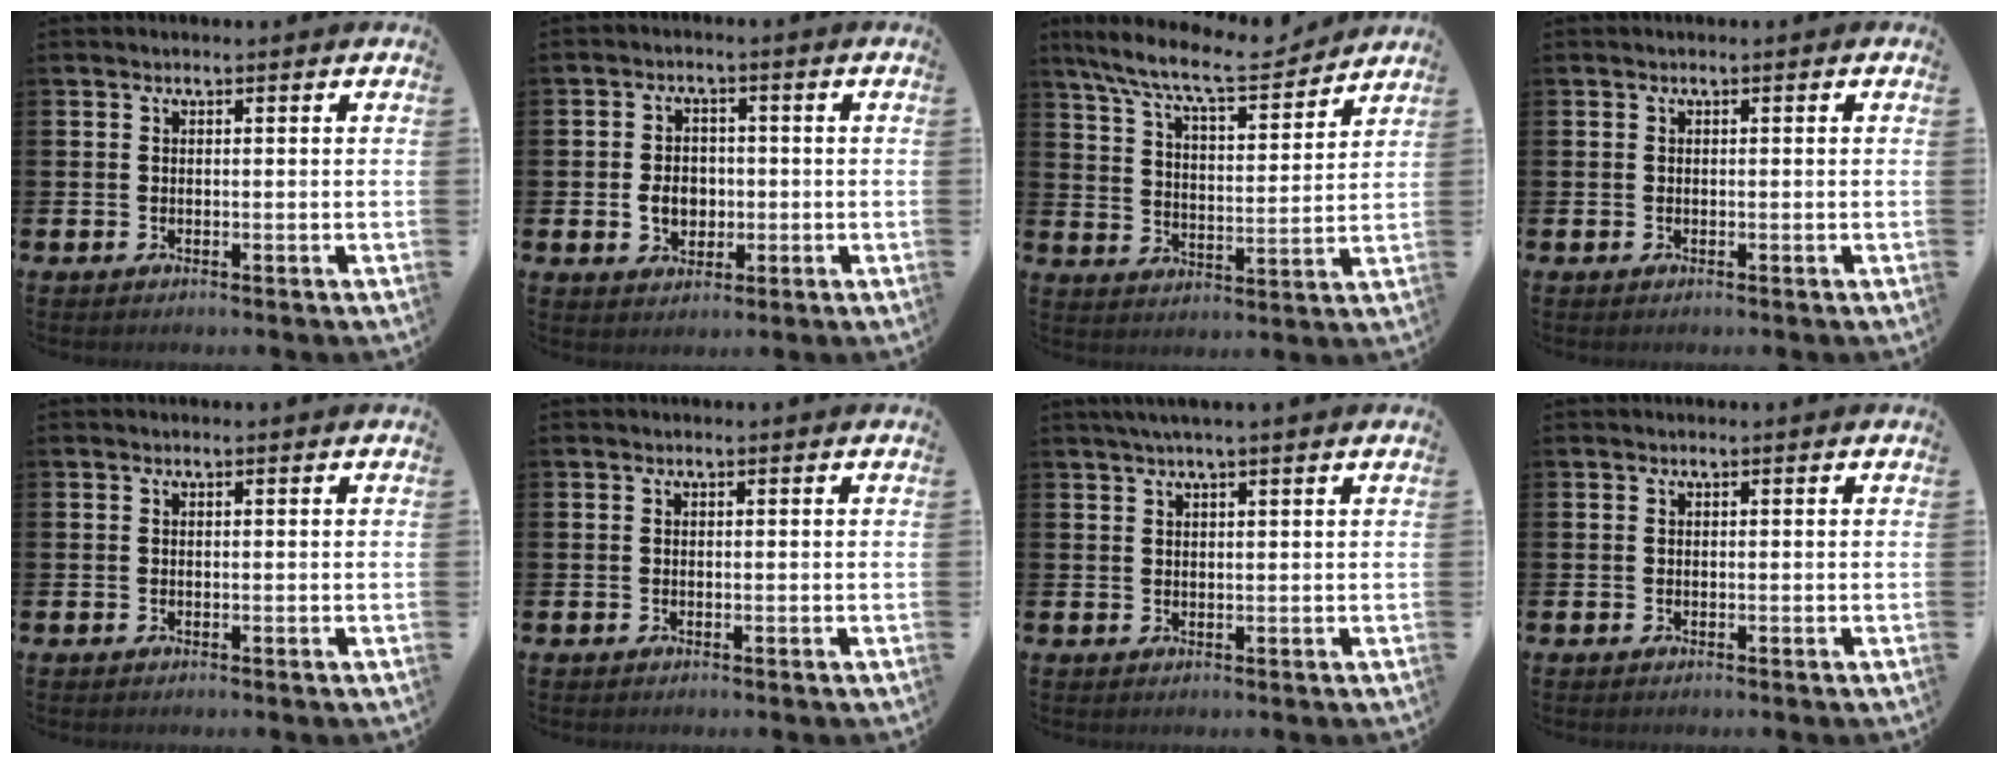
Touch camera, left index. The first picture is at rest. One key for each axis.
{"total": 4.2, "fx": -0.6, "fy": 3.4, "fz": 2.4, "tx": -0.036, "ty": 0.004, "tz": -0.018}
{"total": 10.4, "fx": 9.3, "fy": 1.7, "fz": 4.2, "tx": -0.114, "ty": -0.054, "tz": 0.163}
{"total": 0.0}
{"total": 0.0}
{"total": 0.0}
{"total": 2.3, "fx": 1.9, "fy": -0.2, "fz": 1.2, "tx": -0.031, "ty": 0.003, "tz": 0.036}
{"total": 0.0}